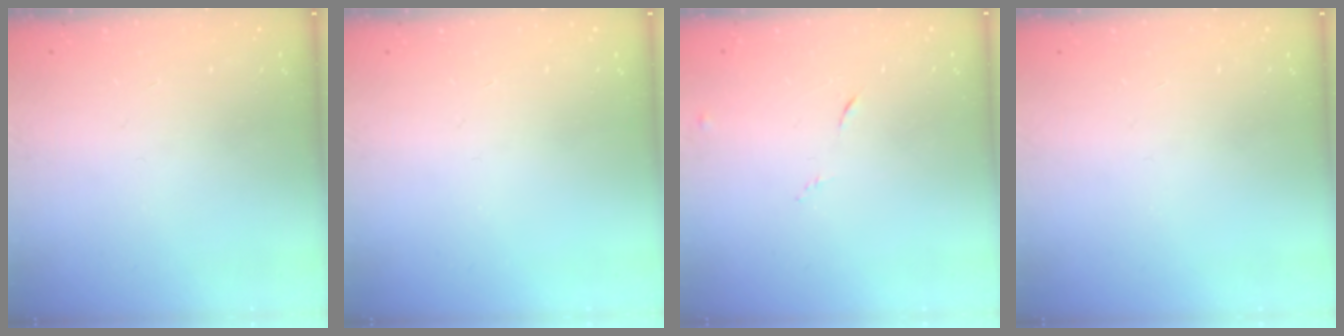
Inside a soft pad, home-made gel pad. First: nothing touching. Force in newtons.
{"total": 0.0}
{"total": 5.2, "press": 5.1, "slide": 0.6}
{"total": 0.0}